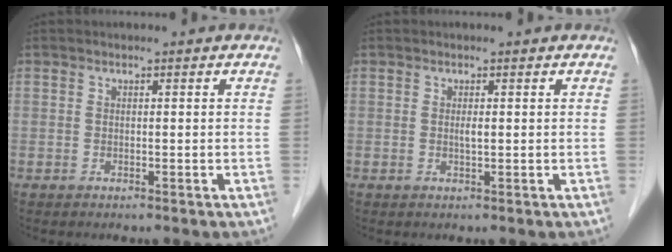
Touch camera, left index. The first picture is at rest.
{"total": 1.0, "force": [0.1, 0.2, 1.0], "torque": [-0.020, -0.002, 0.002]}